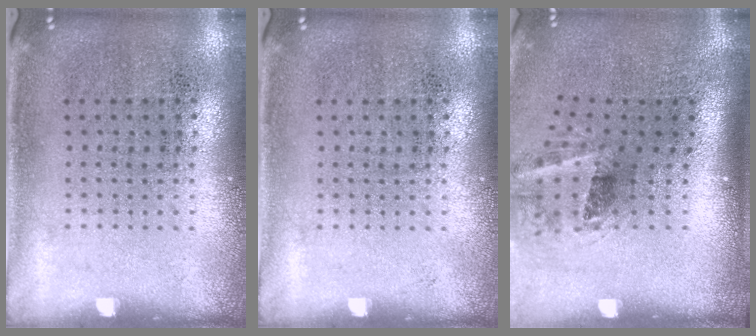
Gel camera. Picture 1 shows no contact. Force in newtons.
{"total": 0.0}
{"total": 1.6, "press": 1.2, "slide": 1.0}